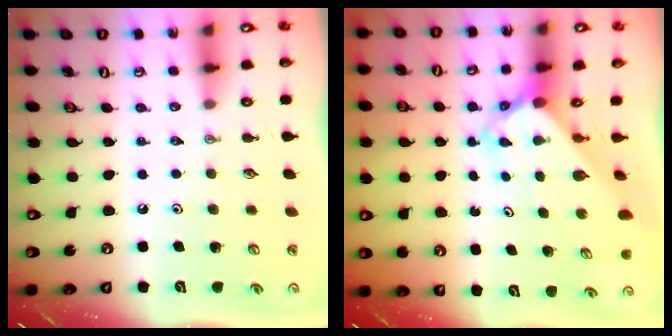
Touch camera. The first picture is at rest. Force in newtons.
{"total": 2.7, "press": 2.7, "slide": 0.2}